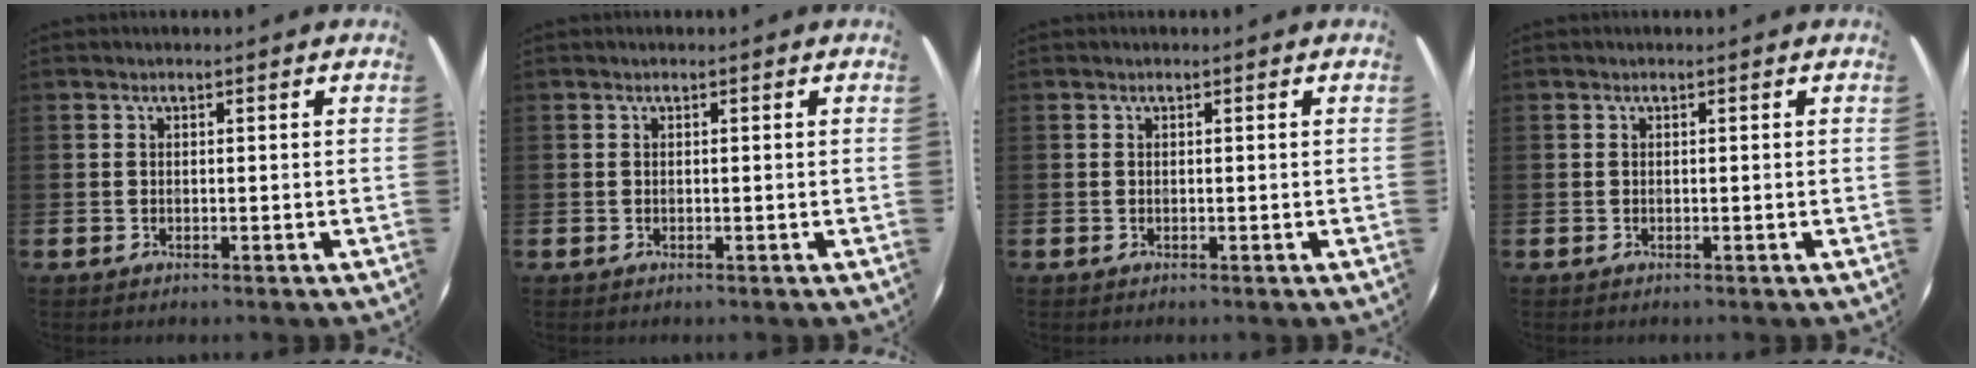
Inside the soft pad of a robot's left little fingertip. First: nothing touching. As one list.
[{"total": 0.0}, {"total": 0.0}, {"total": 0.0}]